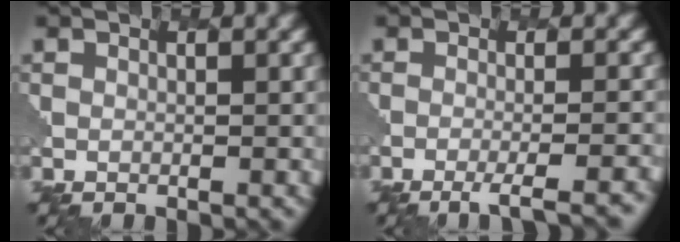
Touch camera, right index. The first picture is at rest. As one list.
[{"total": 4.5, "force": [-3.0, 0.9, 3.3], "torque": [-0.040, 0.004, -0.048]}]